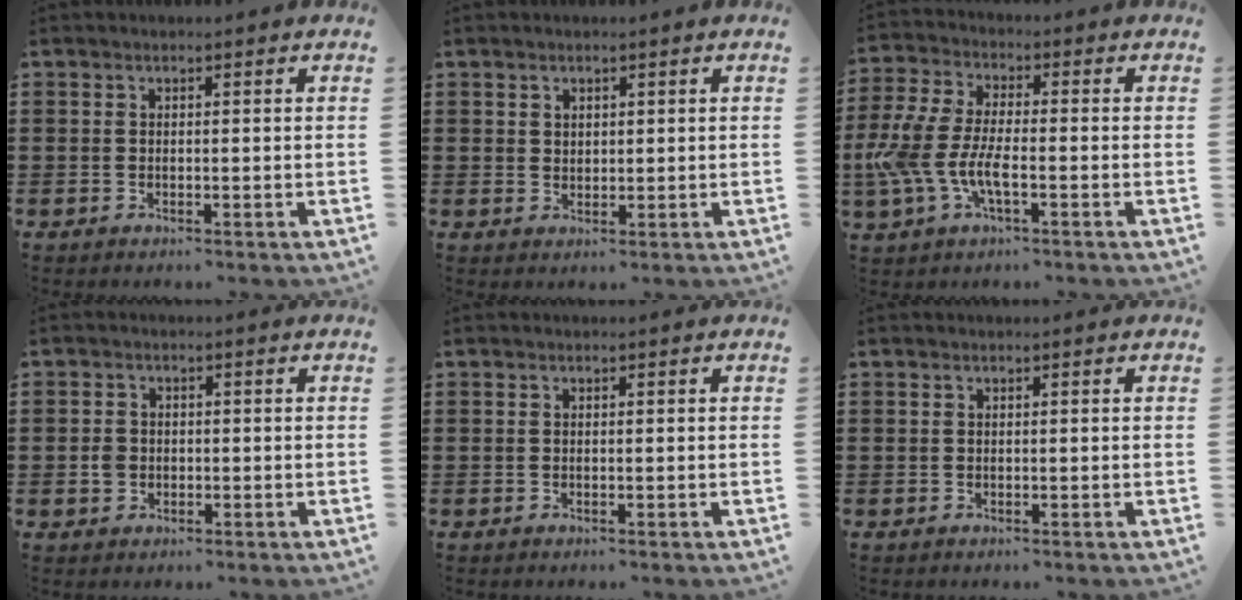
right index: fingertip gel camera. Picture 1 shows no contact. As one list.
[{"total": 1.5, "force": [1.1, 0.9, 0.2], "torque": [-0.006, 0.004, 0.022]}, {"total": 8.2, "force": [-2.7, 3.4, 7.0], "torque": [-0.182, -0.018, -0.058]}, {"total": 2.0, "force": [-0.5, 1.7, 1.0], "torque": [-0.022, 0.004, -0.011]}, {"total": 0.0}, {"total": 0.0}]